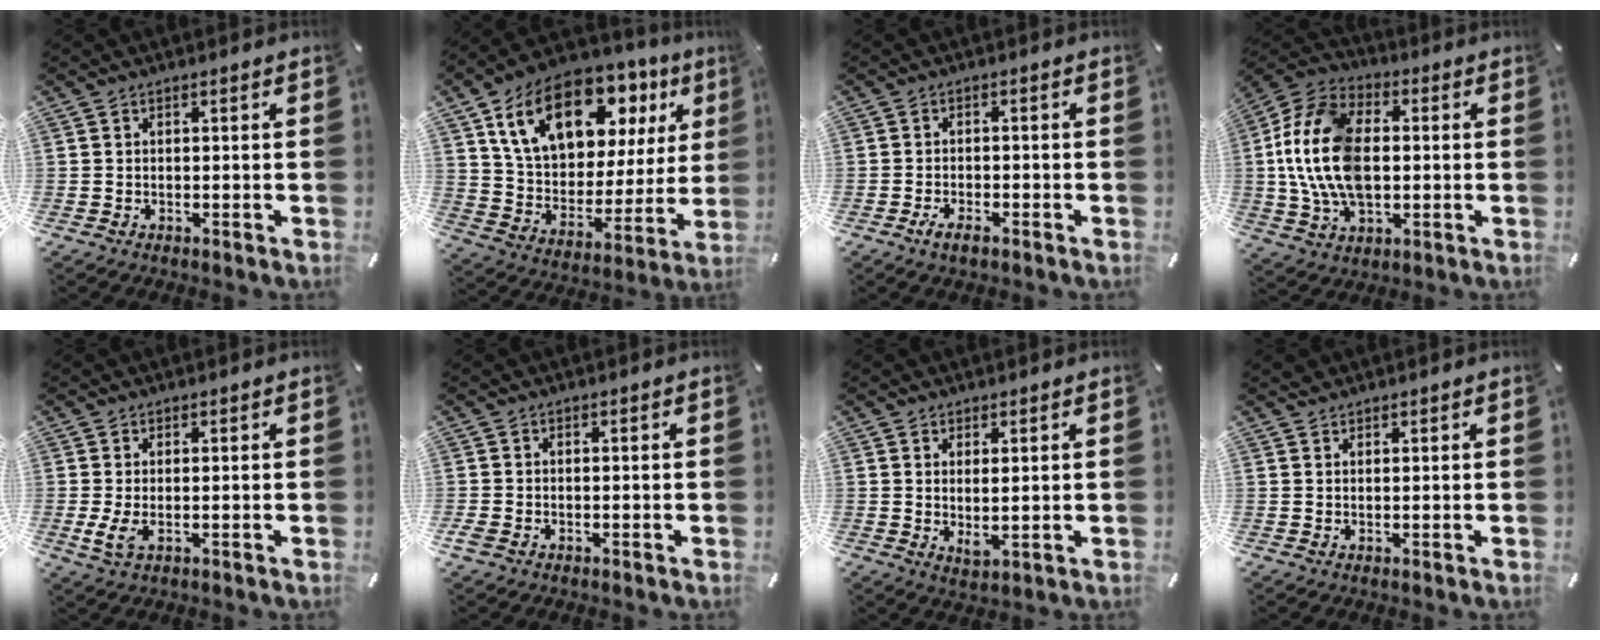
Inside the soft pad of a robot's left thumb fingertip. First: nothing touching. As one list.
[{"total": 20.2, "force": [11.4, 12.1, 11.4], "torque": [-0.219, -0.049, 0.202]}, {"total": 2.9, "force": [-1.8, 1.1, 2.0], "torque": [-0.039, 0.005, -0.035]}, {"total": 17.5, "force": [-0.3, 11.8, 13.0], "torque": [-0.300, 0.006, -0.007]}, {"total": 3.4, "force": [0.0, 1.6, 3.0], "torque": [-0.065, -0.009, -0.005]}, {"total": 1.0, "force": [-0.4, 0.8, 0.3], "torque": [-0.002, 0.005, -0.008]}, {"total": 2.8, "force": [1.5, 0.9, 2.2], "torque": [-0.043, -0.010, 0.025]}, {"total": 1.1, "force": [0.9, 0.4, -0.2], "torque": [0.004, 0.000, 0.019]}]